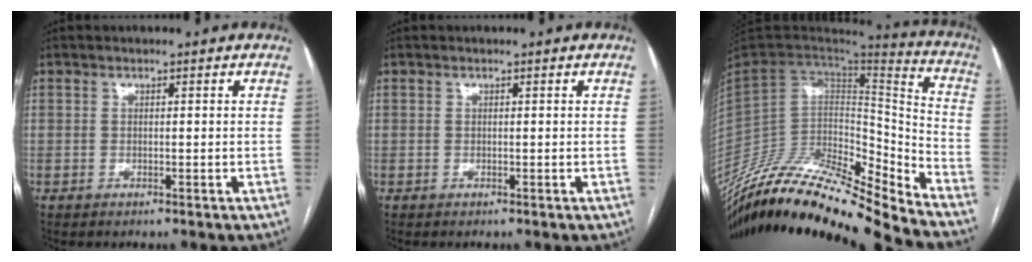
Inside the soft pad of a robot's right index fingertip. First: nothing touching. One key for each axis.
{"total": 0.0}
{"total": 27.4, "fx": -24.4, "fy": 2.6, "fz": 12.2, "tx": -0.203, "ty": -0.013, "tz": -0.405}